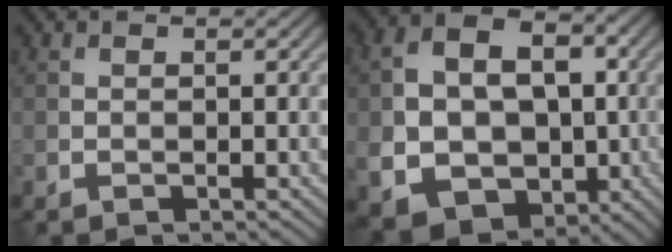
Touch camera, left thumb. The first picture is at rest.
{"total": 13.9, "force": [-2.1, 10.2, 9.2], "torque": [-0.181, -0.013, -0.027]}